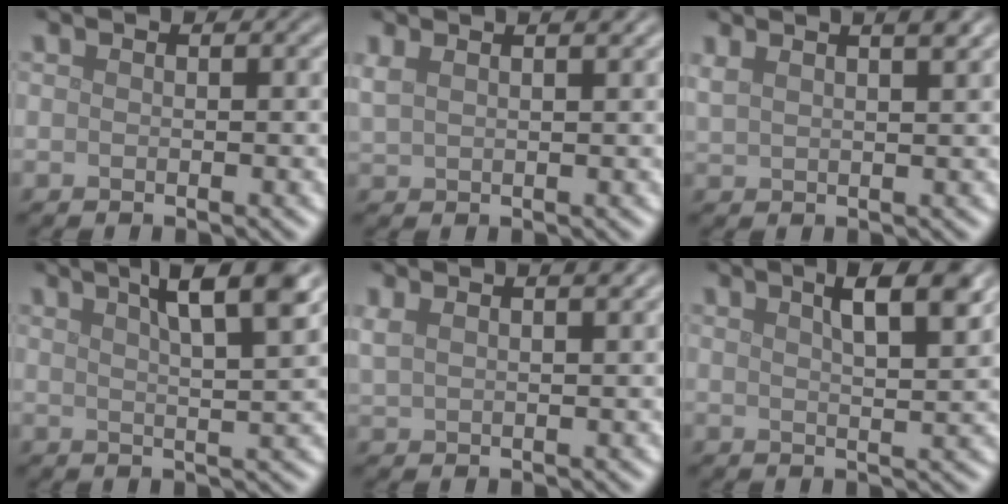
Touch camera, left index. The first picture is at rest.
{"total": 3.6, "force": [2.3, 1.5, 2.4], "torque": [-0.033, 0.018, 0.020]}
{"total": 5.4, "force": [3.4, 2.2, 3.6], "torque": [-0.036, 0.034, 0.028]}
{"total": 6.5, "force": [3.6, 1.4, 5.2], "torque": [-0.058, 0.018, 0.046]}
{"total": 4.2, "force": [2.6, 1.8, 2.8], "torque": [-0.035, 0.025, 0.020]}
{"total": 5.4, "force": [2.9, 1.5, 4.4], "torque": [-0.046, 0.018, 0.031]}